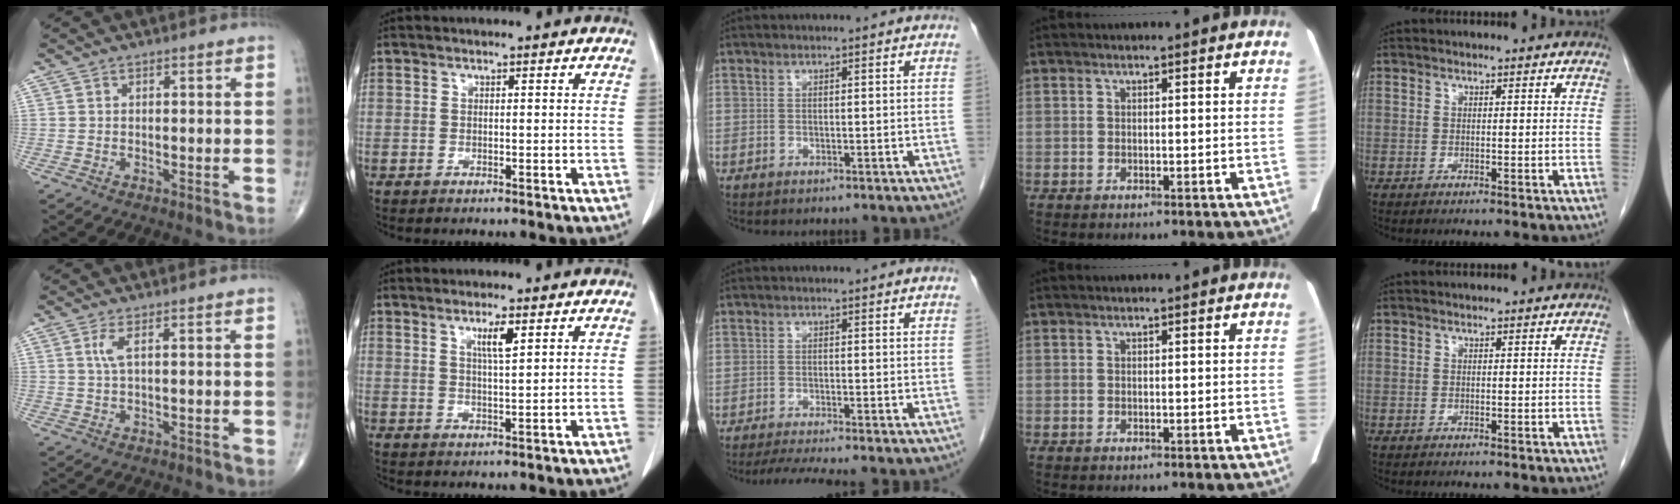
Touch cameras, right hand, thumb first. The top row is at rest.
{"thumb": {"total": 2.3, "force": [0.7, 0.3, 2.2], "torque": [-0.061, 0.004, 0.020]}, "index": {"total": 3.4, "force": [1.7, 0.1, 2.9], "torque": [-0.054, -0.003, 0.030]}, "middle": {"total": 3.6, "force": [-3.0, -1.0, 1.8], "torque": [-0.037, -0.017, -0.055]}}